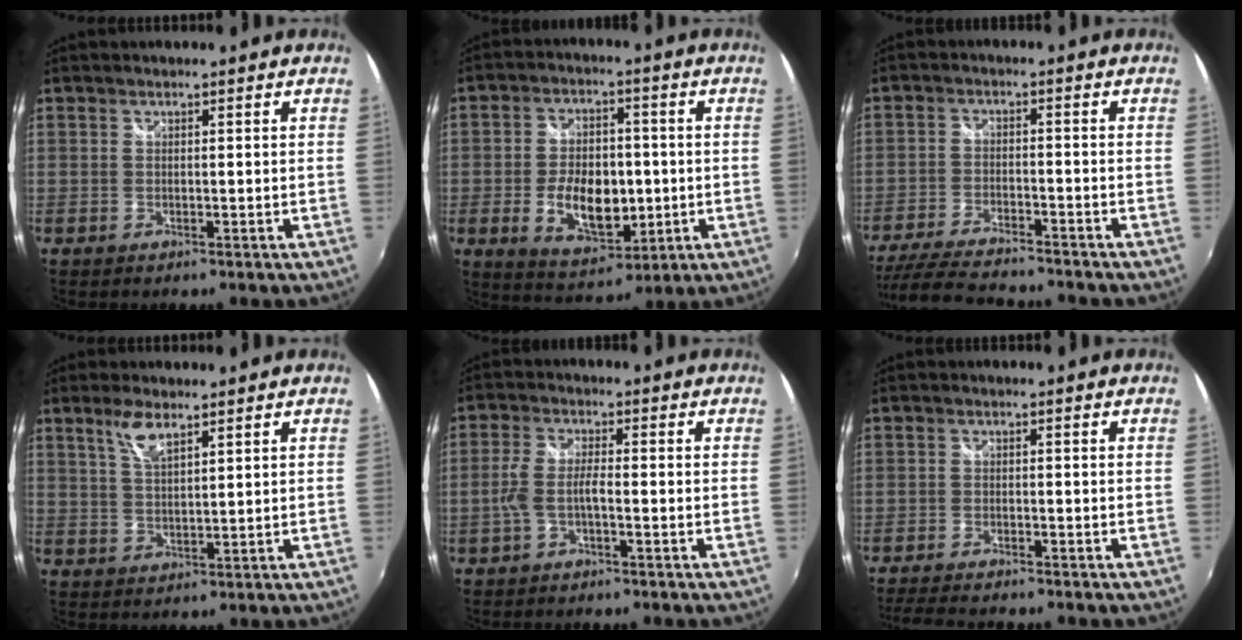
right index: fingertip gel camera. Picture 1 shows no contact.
{"total": 12.2, "force": [-2.1, 7.2, 9.6], "torque": [-0.181, 0.001, -0.020]}
{"total": 14.9, "force": [-13.2, 2.6, 6.5], "torque": [-0.147, -0.020, -0.221]}
{"total": 4.8, "force": [3.2, 1.3, 3.4], "torque": [-0.067, 0.001, 0.063]}
{"total": 4.1, "force": [-1.7, 1.0, 3.6], "torque": [-0.083, 0.005, -0.033]}
{"total": 7.0, "force": [-6.3, 0.8, 3.0], "torque": [-0.076, -0.020, -0.109]}